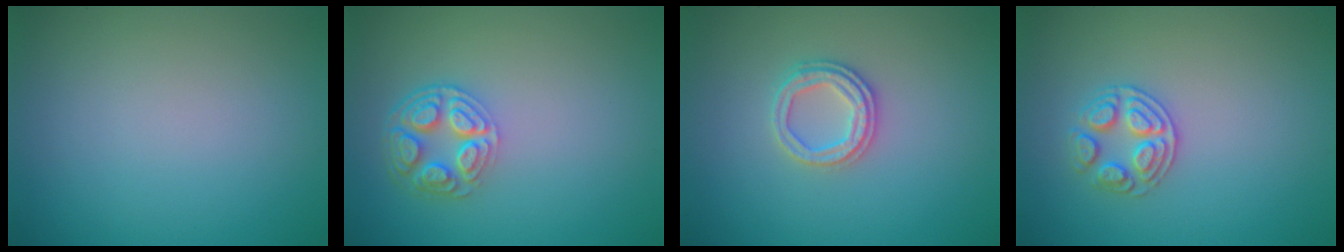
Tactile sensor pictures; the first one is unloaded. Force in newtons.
{"total": 4.6, "press": 3.5, "slide": 2.9}
{"total": 2.5, "press": 2.4, "slide": 0.6}
{"total": 2.6, "press": 2.5, "slide": 0.8}